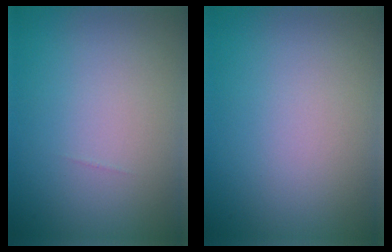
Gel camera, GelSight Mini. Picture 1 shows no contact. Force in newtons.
{"total": 0.0}